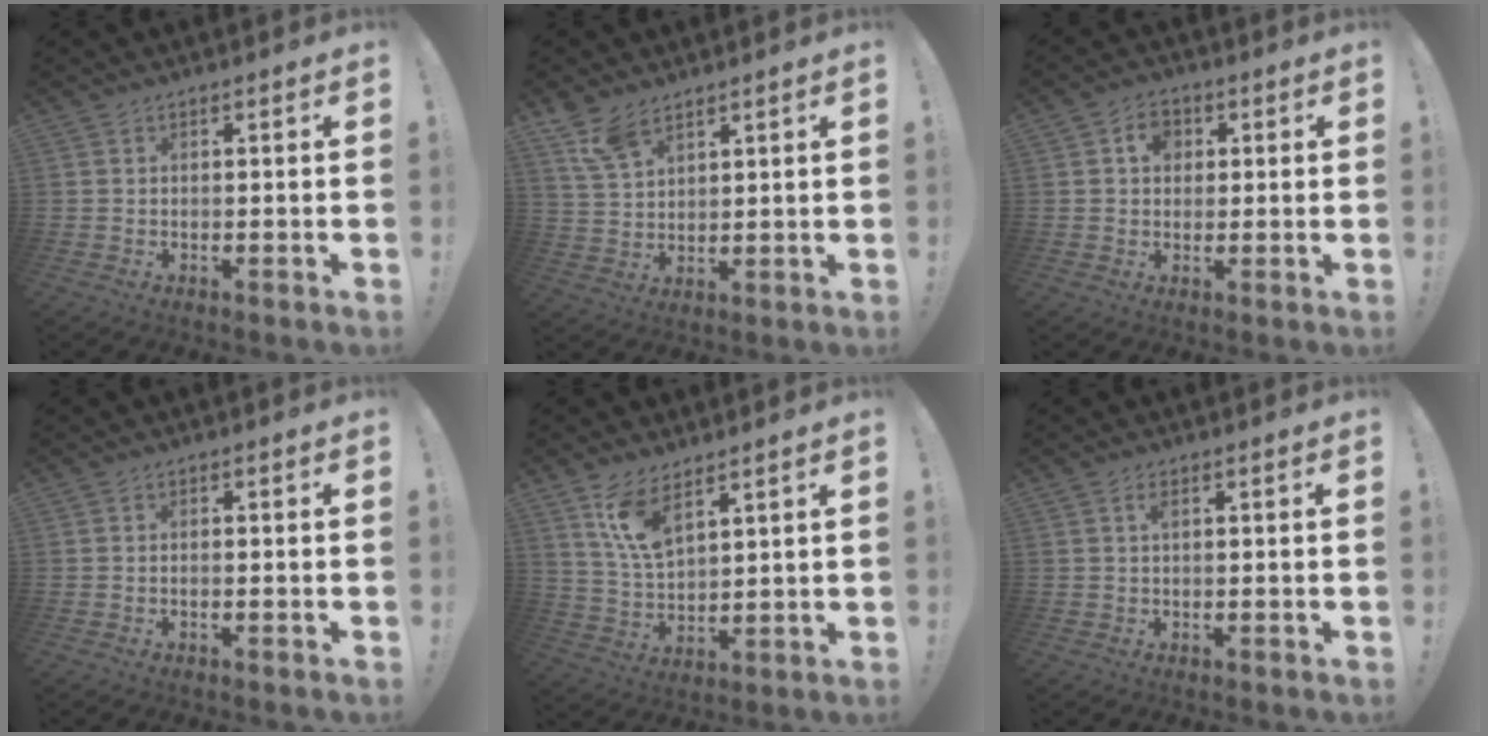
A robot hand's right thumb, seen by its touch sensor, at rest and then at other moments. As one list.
[{"total": 7.9, "force": [5.7, 3.6, 4.1], "torque": [-0.084, -0.023, 0.112]}, {"total": 5.5, "force": [1.3, 4.6, 2.6], "torque": [-0.037, 0.007, 0.021]}, {"total": 0.7, "force": [-0.6, 0.0, 0.4], "torque": [-0.007, 0.000, -0.010]}, {"total": 9.9, "force": [6.6, 4.2, 6.1], "torque": [-0.127, -0.023, 0.128]}, {"total": 1.4, "force": [0.3, 0.5, 1.3], "torque": [-0.028, 0.005, 0.004]}]